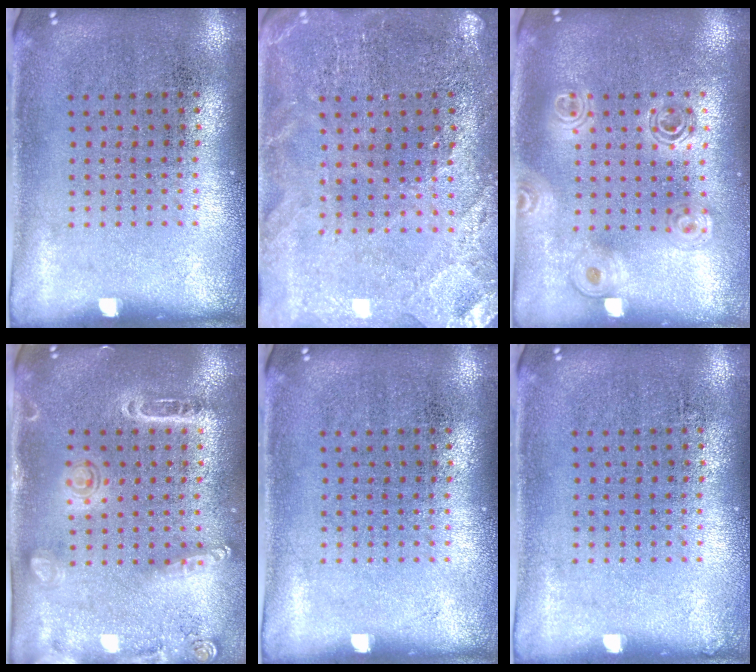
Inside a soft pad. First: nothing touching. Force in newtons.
{"total": 0.9, "press": 0.8, "slide": 0.2}
{"total": 1.6, "press": 1.4, "slide": 0.7}
{"total": 1.6, "press": 1.5, "slide": 0.5}
{"total": 0.0}
{"total": 0.0}